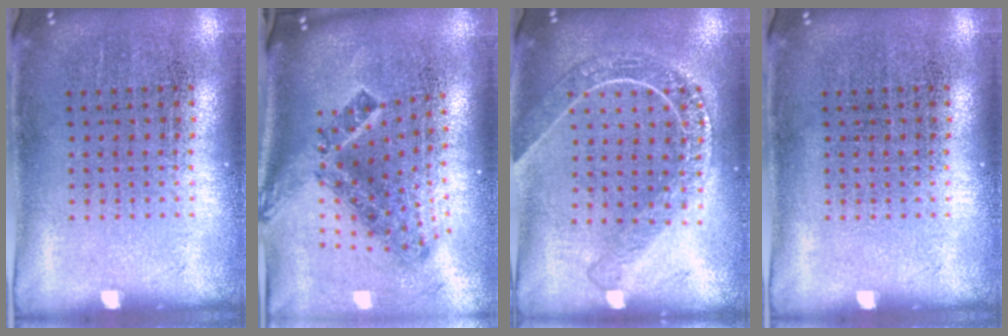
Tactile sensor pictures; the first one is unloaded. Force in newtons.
{"total": 2.0, "press": 1.3, "slide": 1.6}
{"total": 1.8, "press": 1.6, "slide": 0.8}
{"total": 0.0}